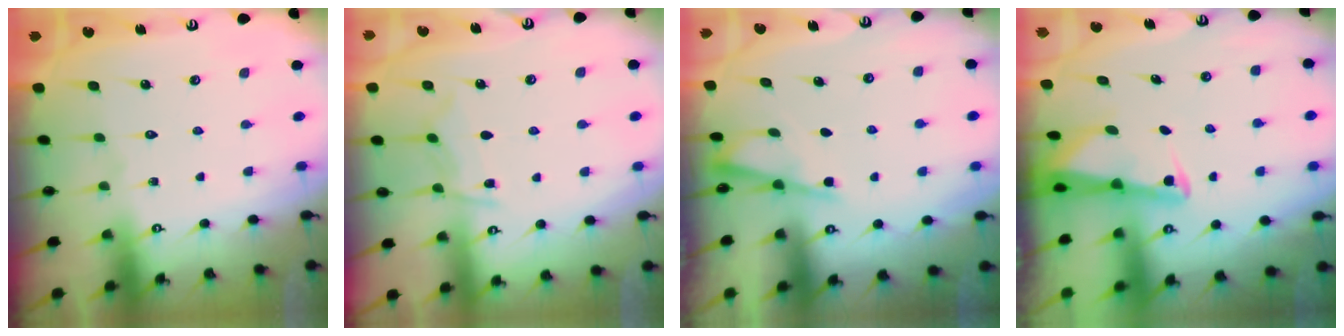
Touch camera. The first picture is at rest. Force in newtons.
{"total": 7.6, "press": 7.5, "slide": 0.7}
{"total": 1.6, "press": 1.6, "slide": 0.2}
{"total": 2.3, "press": 2.3, "slide": 0.4}